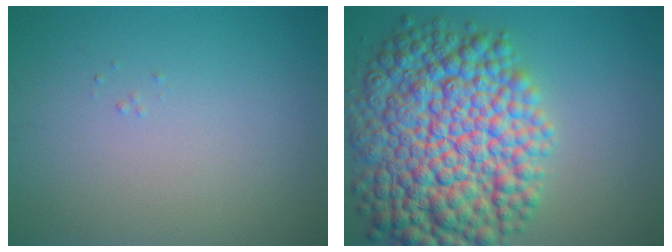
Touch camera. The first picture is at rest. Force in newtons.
{"total": 14.0, "press": 14.0, "slide": 0.2}